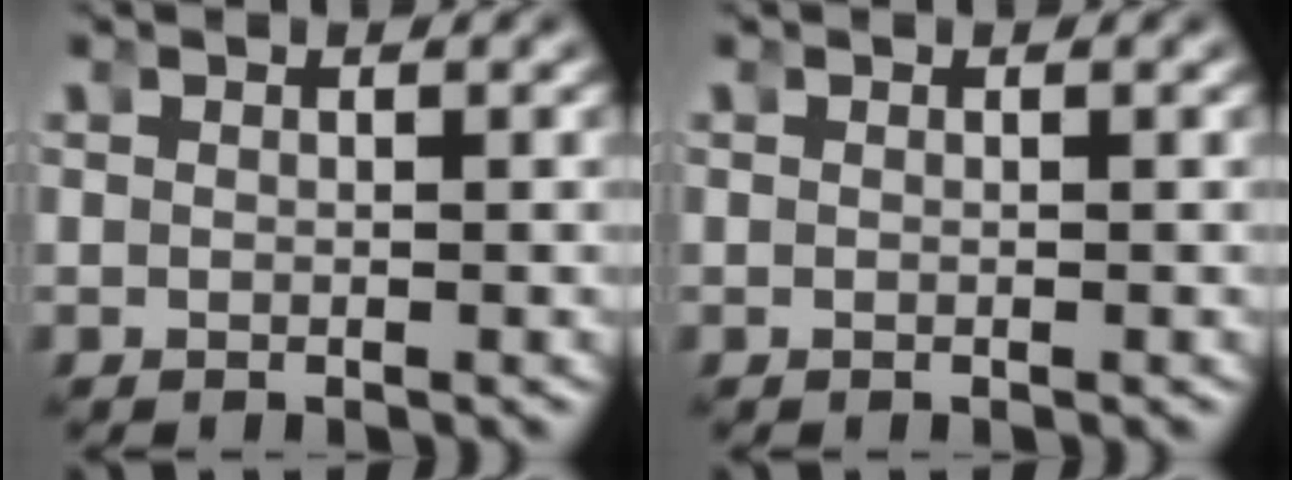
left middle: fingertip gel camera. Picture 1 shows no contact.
{"total": 0.0}